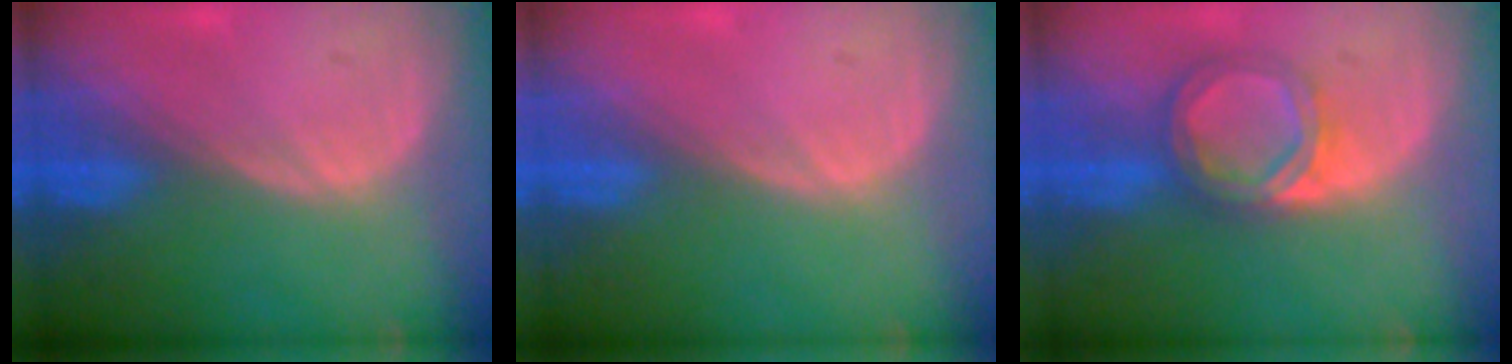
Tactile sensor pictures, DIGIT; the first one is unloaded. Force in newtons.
{"total": 0.0}
{"total": 5.6, "press": 5.3, "slide": 2.0}